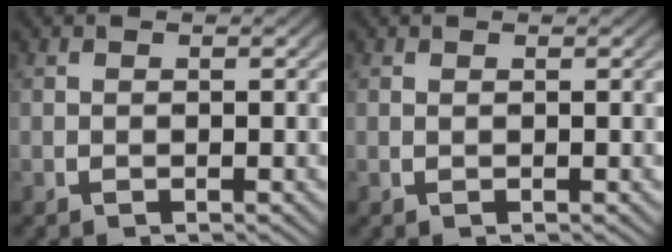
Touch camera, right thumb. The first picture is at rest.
{"total": 0.0}